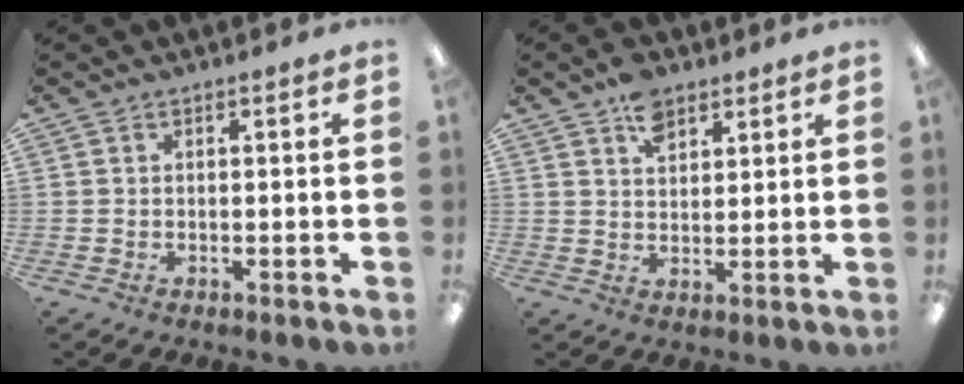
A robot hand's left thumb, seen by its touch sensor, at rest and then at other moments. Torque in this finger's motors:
{"motor_torque": [0.65, 0.35, 0.61, -0.19, 0.01]}